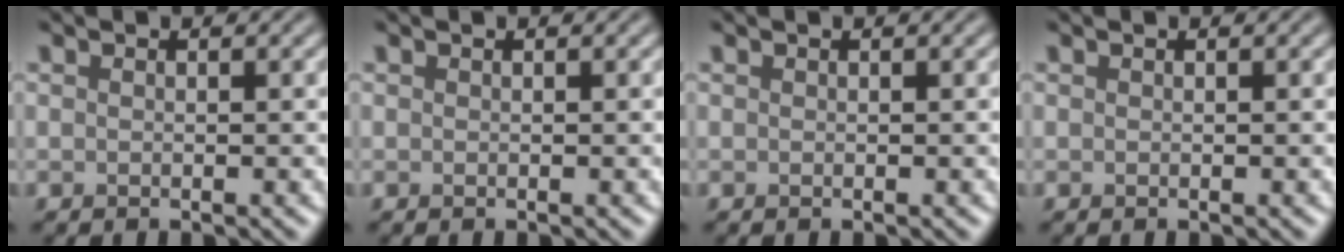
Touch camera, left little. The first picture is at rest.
{"total": 0.0}
{"total": 0.0}
{"total": 0.0}